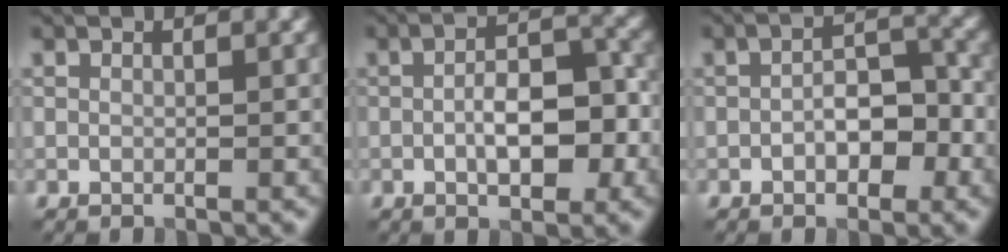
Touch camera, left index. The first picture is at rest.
{"total": 5.9, "force": [-1.2, 2.6, 5.2], "torque": [-0.083, 0.006, -0.022]}
{"total": 3.9, "force": [-1.2, 2.0, 3.2], "torque": [-0.048, 0.009, -0.020]}